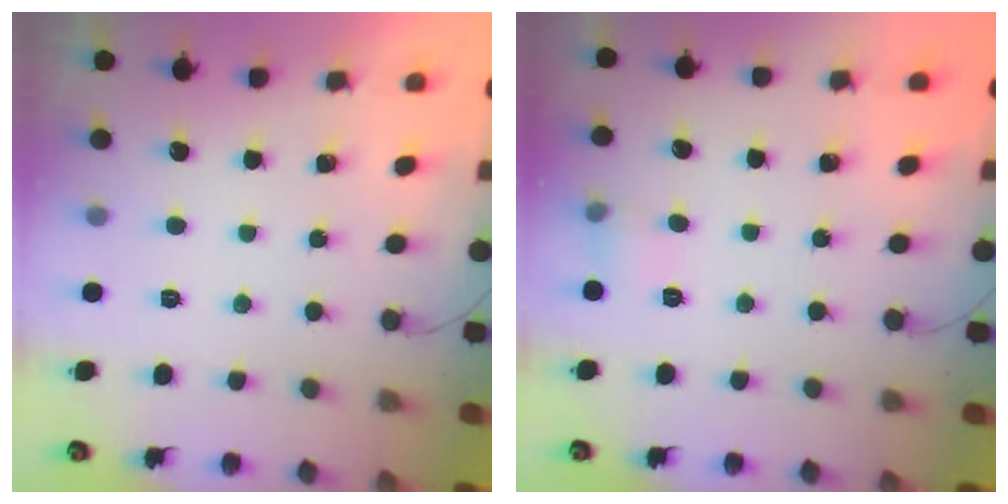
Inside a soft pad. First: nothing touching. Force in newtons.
{"total": 5.1, "press": 4.8, "slide": 1.6}